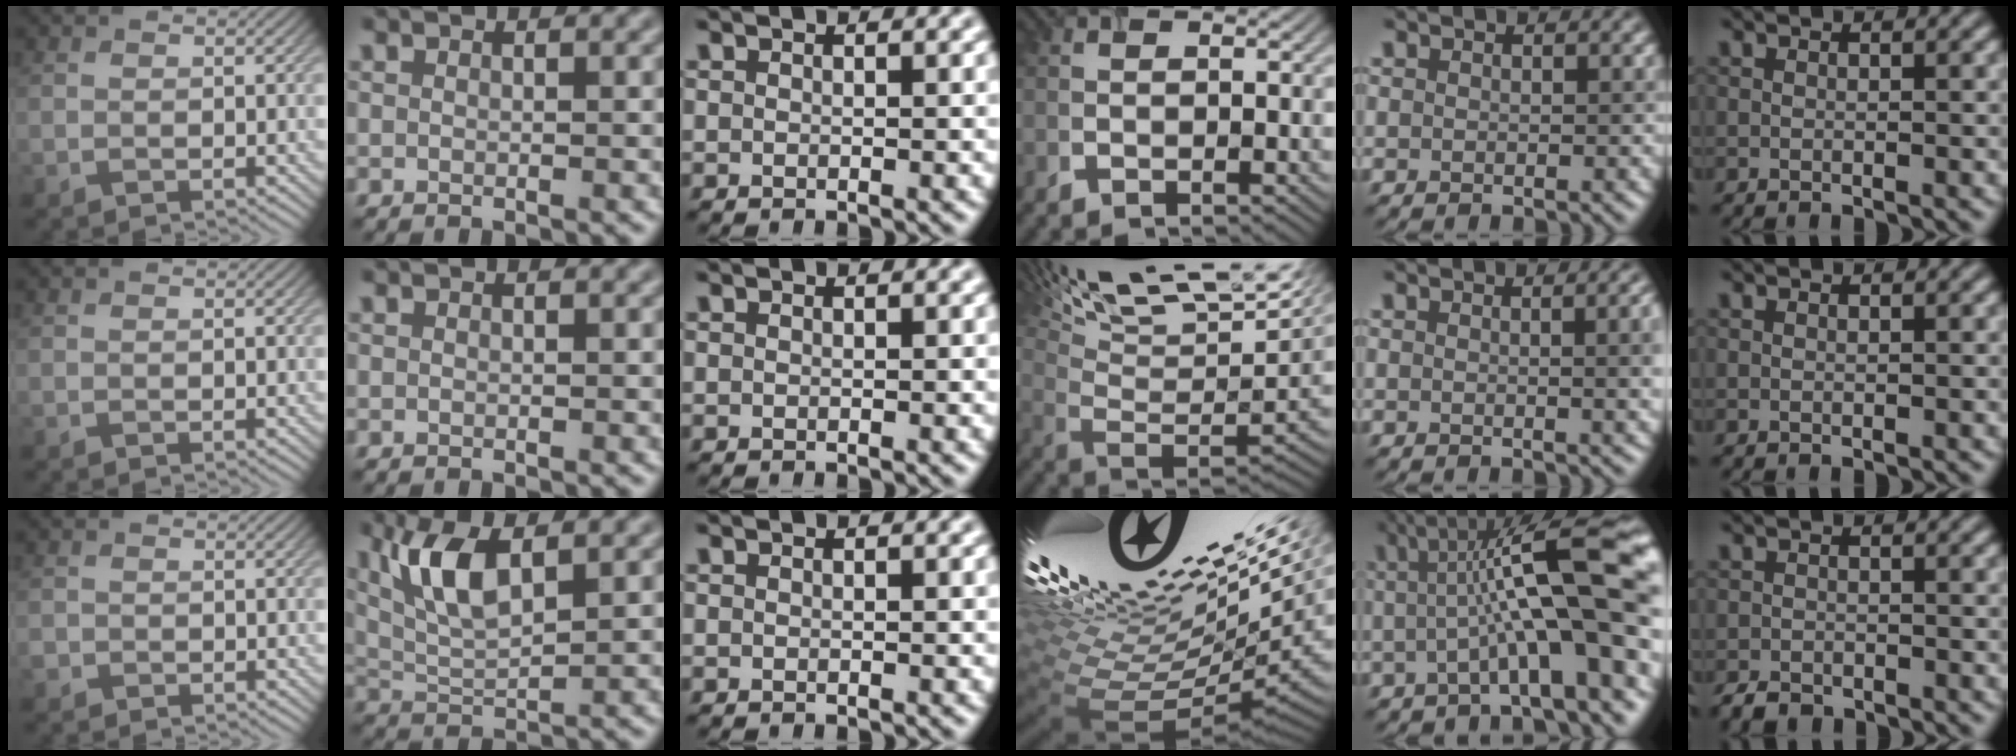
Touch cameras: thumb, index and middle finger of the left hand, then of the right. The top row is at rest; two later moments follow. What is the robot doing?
{"motion": "screw", "object": "timer"}